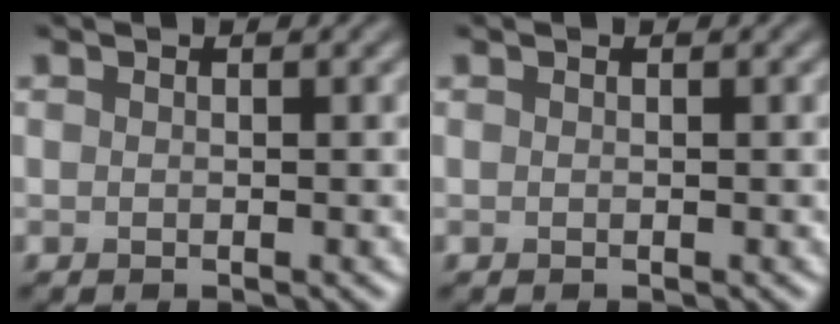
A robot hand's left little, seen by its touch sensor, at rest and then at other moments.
{"total": 0.0}